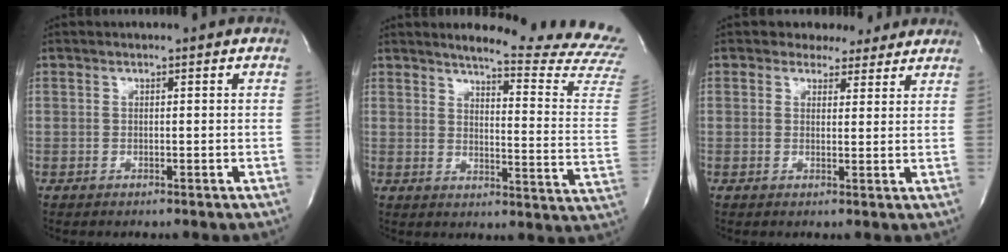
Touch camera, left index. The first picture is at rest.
{"total": 19.8, "force": [19.0, -0.7, 5.6], "torque": [-0.074, -0.152, 0.205]}
{"total": 4.9, "force": [3.9, 2.8, 0.8], "torque": [-0.009, 0.005, 0.041]}